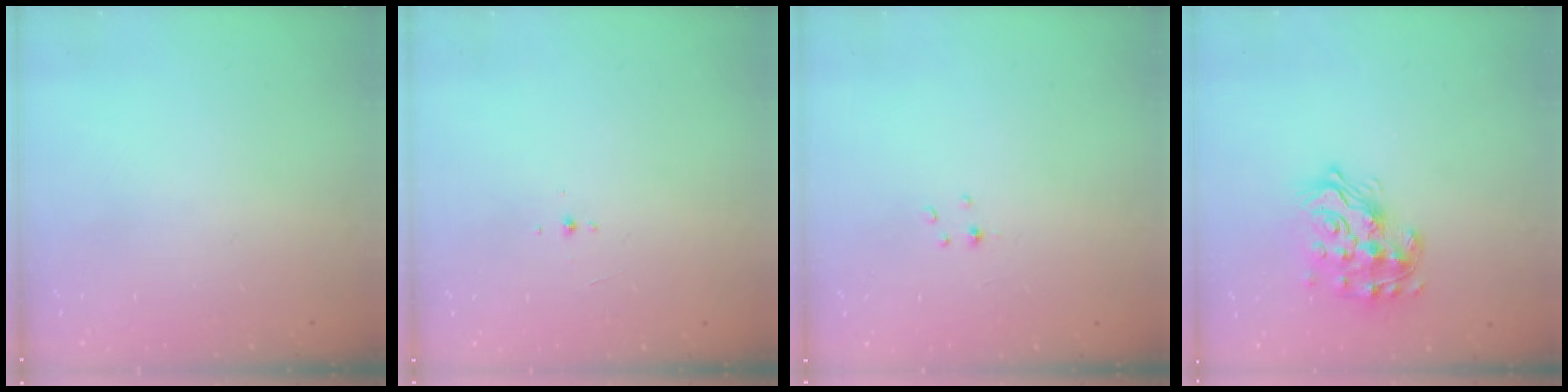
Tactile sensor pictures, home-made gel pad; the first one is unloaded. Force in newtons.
{"total": 3.2, "press": 3.1, "slide": 0.7}
{"total": 1.5, "press": 1.4, "slide": 0.2}
{"total": 16.3, "press": 16.3, "slide": 1.1}